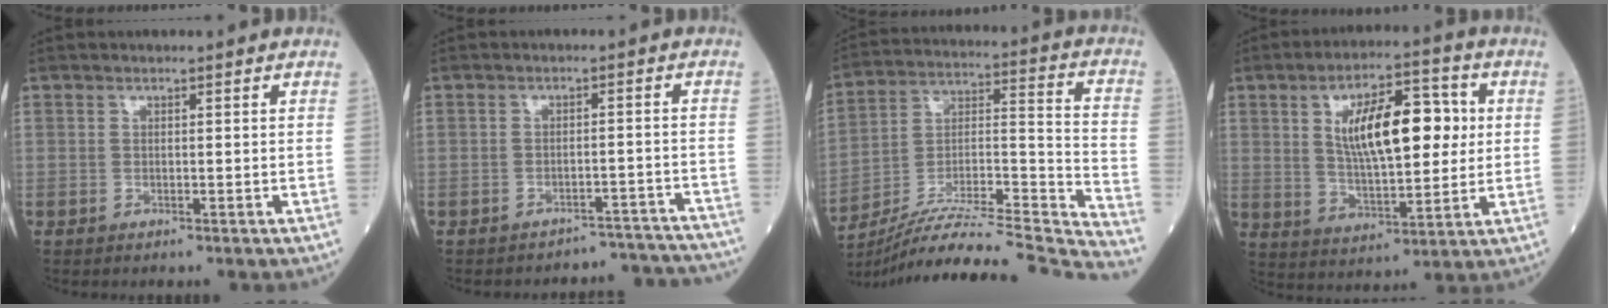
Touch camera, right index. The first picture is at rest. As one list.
[{"total": 9.9, "force": [-9.8, 1.4, -1.1], "torque": [0.031, 0.037, -0.104]}, {"total": 29.6, "force": [-27.6, -0.5, 10.8], "torque": [-0.135, -0.012, -0.417]}, {"total": 13.7, "force": [2.9, 4.7, 12.5], "torque": [-0.214, 0.016, 0.051]}]